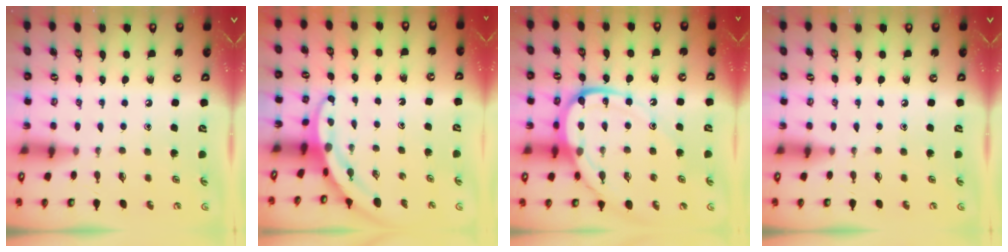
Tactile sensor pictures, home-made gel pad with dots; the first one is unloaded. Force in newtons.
{"total": 3.6, "press": 3.6, "slide": 0.4}
{"total": 16.3, "press": 16.2, "slide": 1.8}
{"total": 0.0}